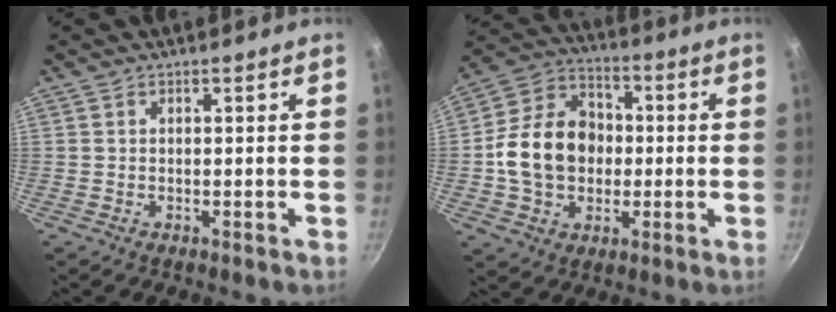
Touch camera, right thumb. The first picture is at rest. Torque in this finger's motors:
{"motor_torque": [2.43, 2.29, 1.31, -0.86, 0.13]}